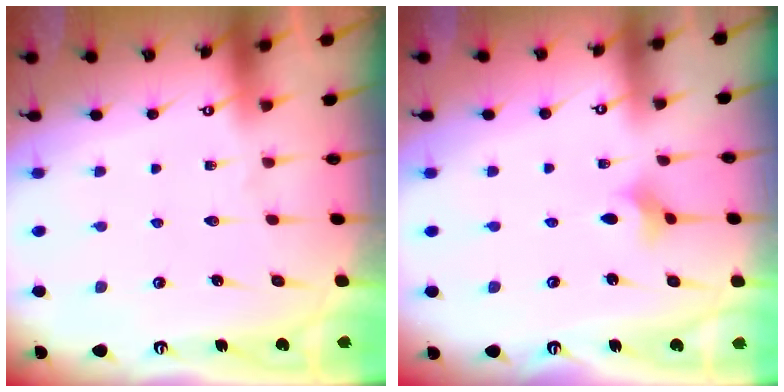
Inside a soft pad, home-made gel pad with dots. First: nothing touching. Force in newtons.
{"total": 2.6, "press": 2.5, "slide": 0.7}